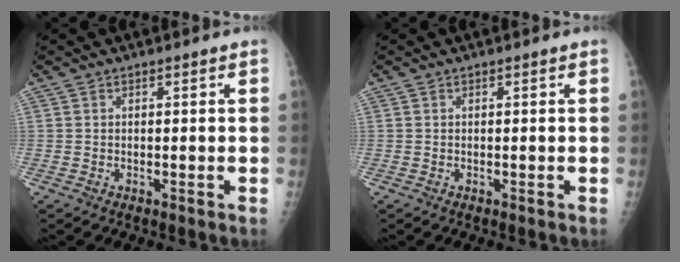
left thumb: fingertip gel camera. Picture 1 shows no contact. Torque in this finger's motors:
{"motor_torque": [0.01, 0.01, 0.02, 0.02, 0.00]}